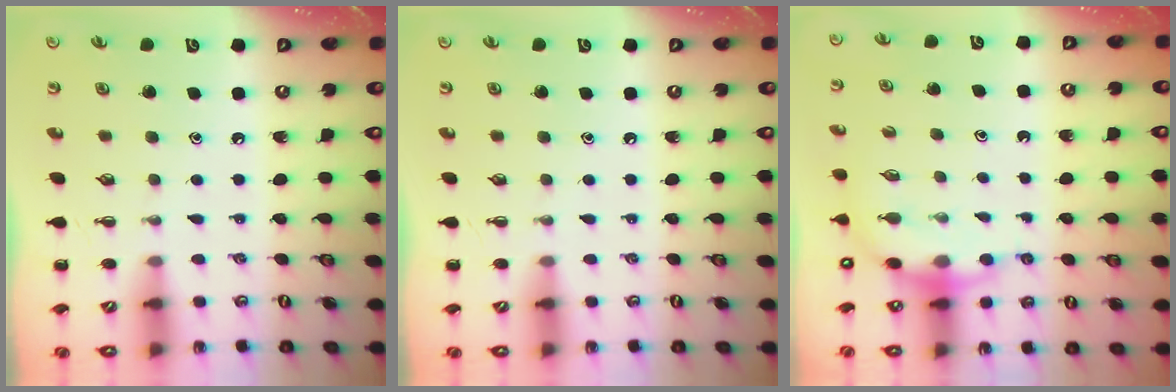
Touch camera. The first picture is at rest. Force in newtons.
{"total": 0.0}
{"total": 8.1, "press": 8.0, "slide": 1.3}